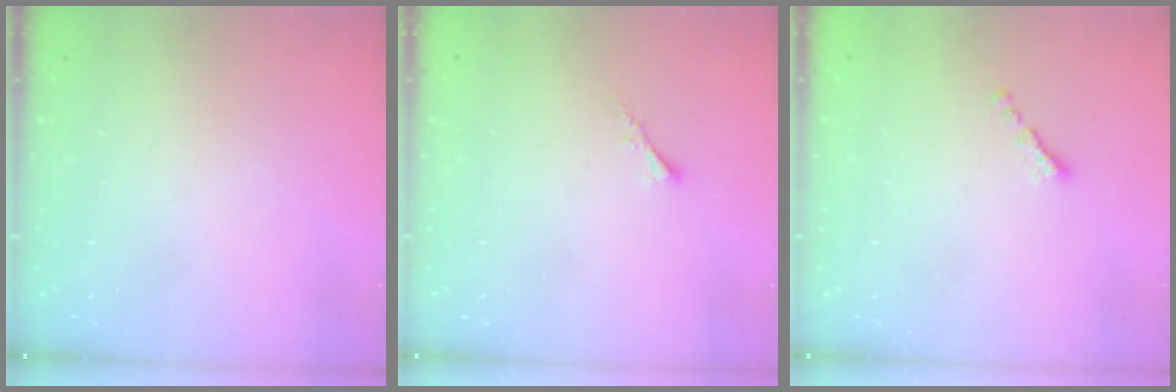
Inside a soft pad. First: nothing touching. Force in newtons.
{"total": 1.8, "press": 1.7, "slide": 0.5}
{"total": 0.0}